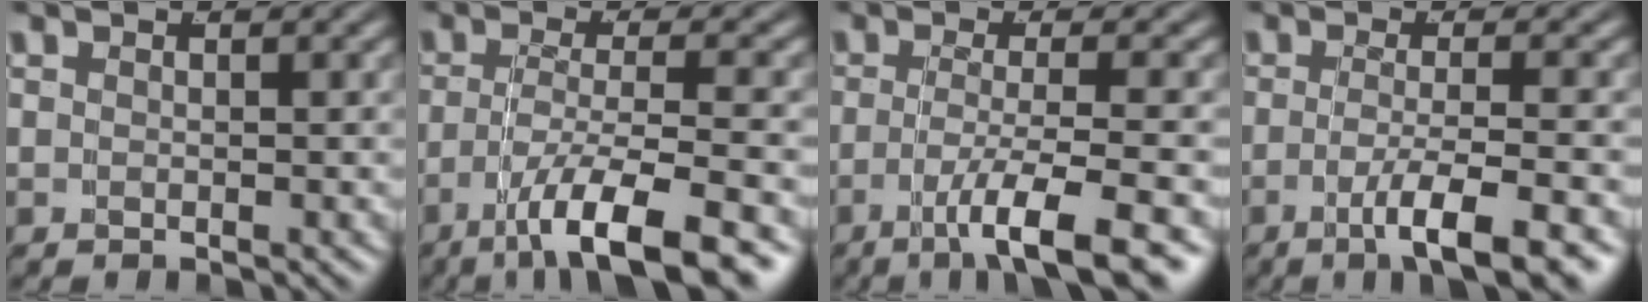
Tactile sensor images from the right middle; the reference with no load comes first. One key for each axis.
{"total": 9.0, "fx": -5.3, "fy": 2.2, "fz": 6.9, "tx": -0.109, "ty": -0.026, "tz": -0.063}
{"total": 7.7, "fx": -4.9, "fy": 1.2, "fz": 5.8, "tx": -0.090, "ty": -0.027, "tz": -0.059}
{"total": 6.4, "fx": -3.7, "fy": 0.9, "fz": 5.1, "tx": -0.080, "ty": -0.020, "tz": -0.046}